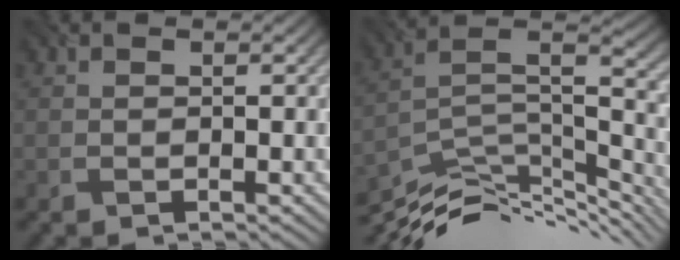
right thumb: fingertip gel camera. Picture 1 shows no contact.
{"total": 12.8, "force": [-8.8, 3.9, 8.4], "torque": [-0.166, 0.001, -0.148]}